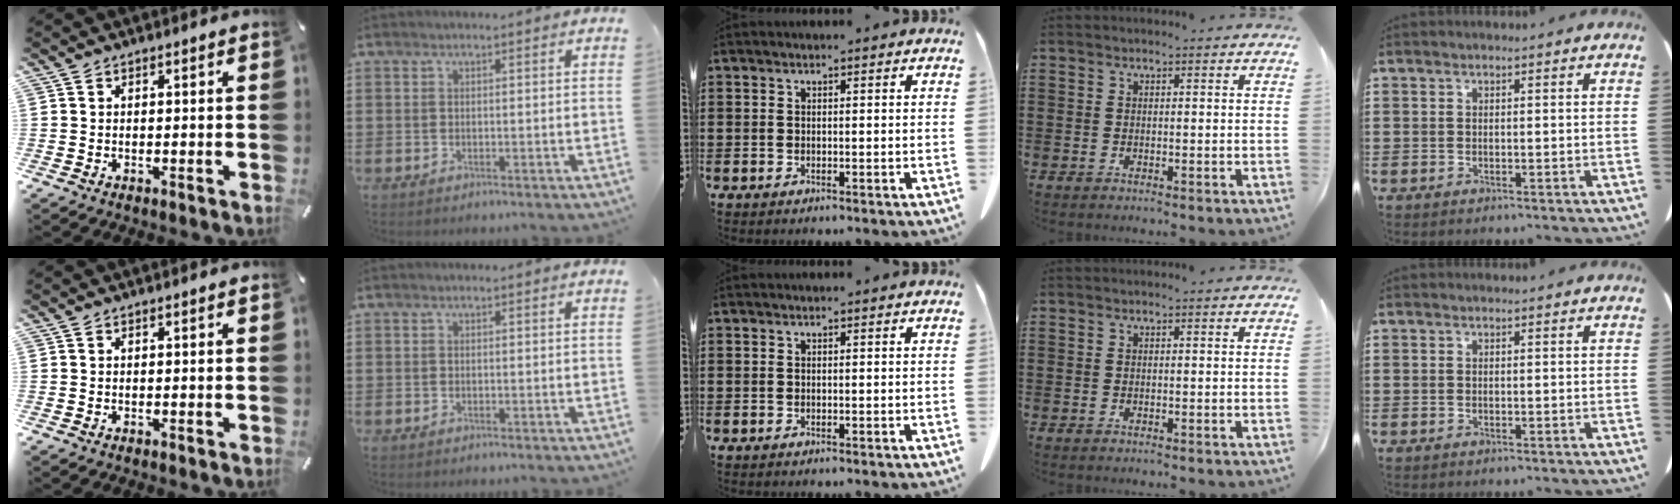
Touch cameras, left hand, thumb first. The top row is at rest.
{}